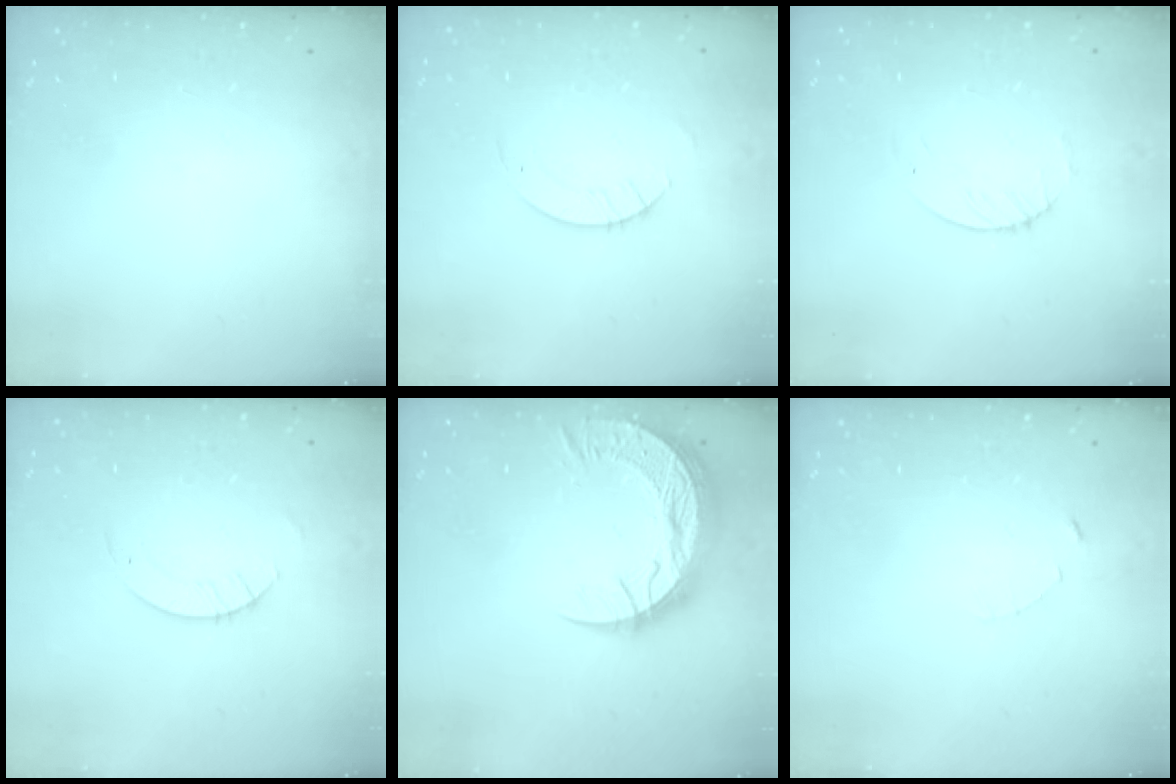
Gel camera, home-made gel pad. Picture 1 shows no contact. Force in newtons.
{"total": 2.9, "press": 2.9, "slide": 0.3}
{"total": 3.1, "press": 3.1, "slide": 0.4}
{"total": 2.9, "press": 2.9, "slide": 0.3}
{"total": 15.4, "press": 15.3, "slide": 1.1}
{"total": 1.2, "press": 1.1, "slide": 0.2}